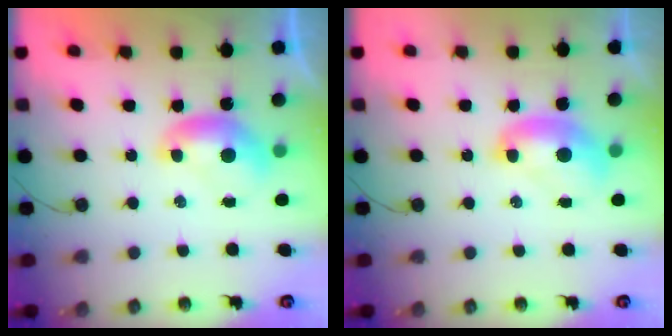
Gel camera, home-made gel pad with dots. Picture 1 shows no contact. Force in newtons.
{"total": 1.8, "press": 1.8, "slide": 0.0}